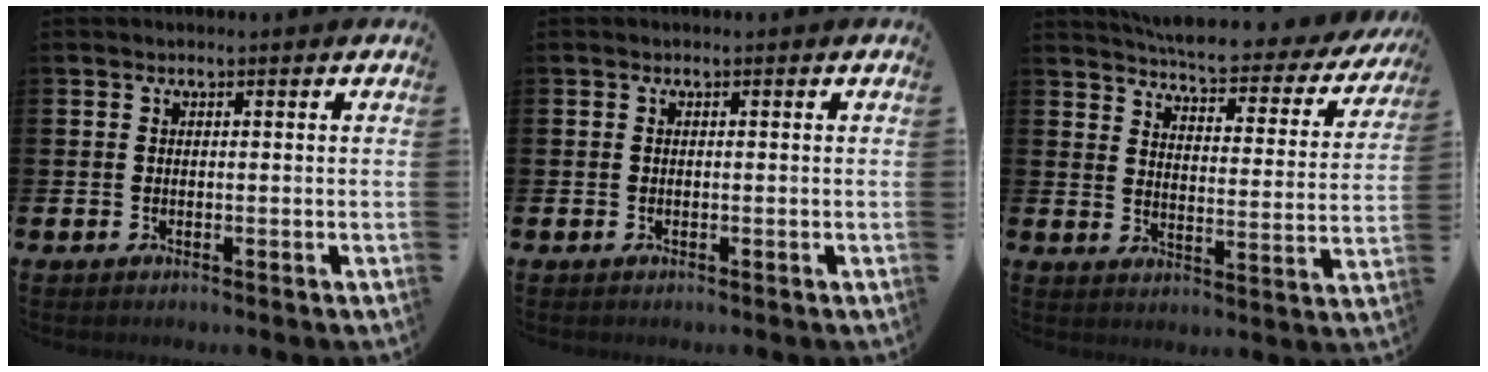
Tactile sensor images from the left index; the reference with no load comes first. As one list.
[{"total": 0.0}, {"total": 5.6, "force": [5.2, 0.5, 1.8], "torque": [-0.052, -0.046, 0.084]}]